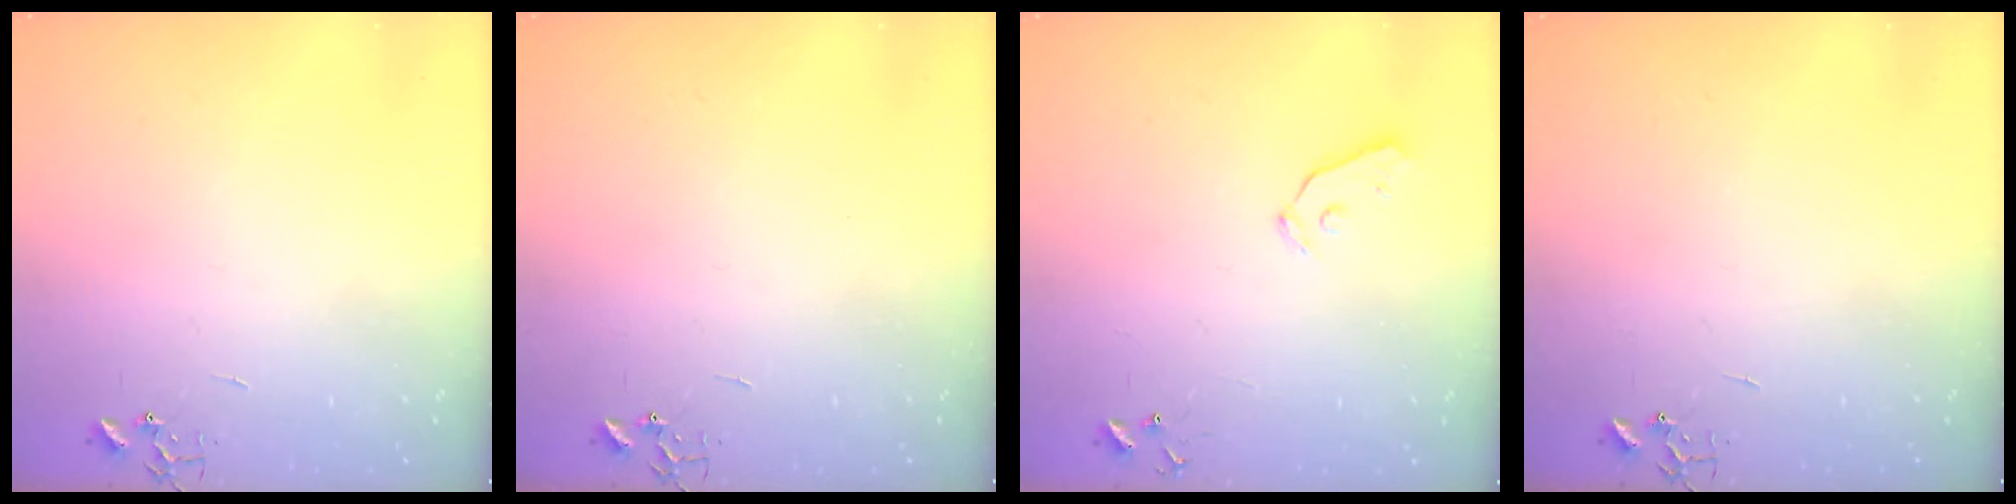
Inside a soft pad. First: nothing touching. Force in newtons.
{"total": 0.0}
{"total": 5.7, "press": 5.7, "slide": 0.4}
{"total": 0.0}